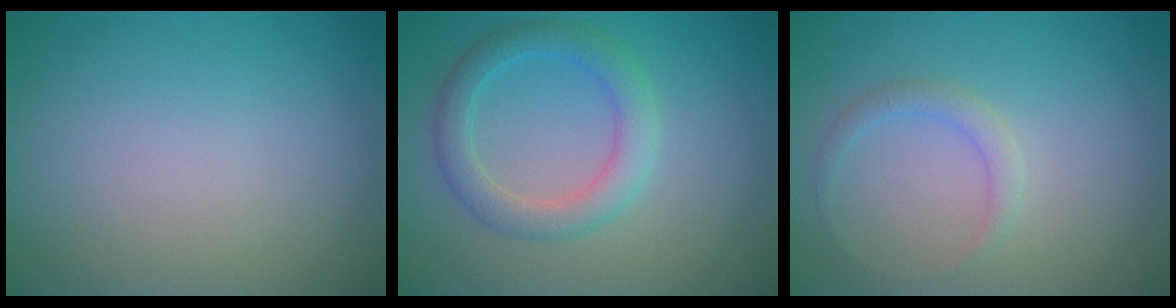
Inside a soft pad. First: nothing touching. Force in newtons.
{"total": 2.2, "press": 2.2, "slide": 0.3}
{"total": 1.4, "press": 1.4, "slide": 0.1}